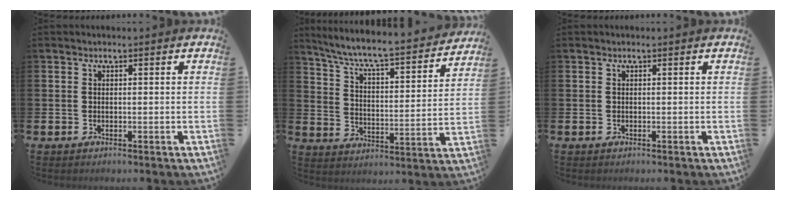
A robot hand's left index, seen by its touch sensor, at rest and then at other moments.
{"total": 7.0, "force": [6.4, 0.6, 2.8], "torque": [-0.089, -0.051, 0.105]}
{"total": 0.0}